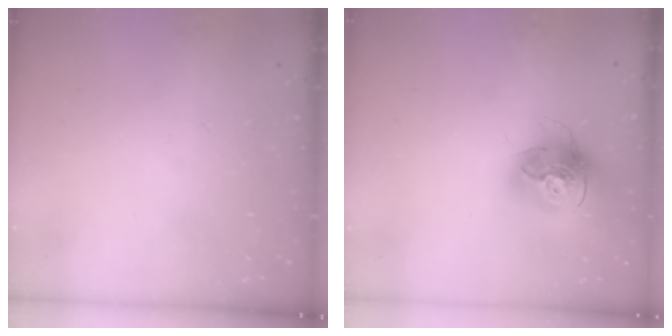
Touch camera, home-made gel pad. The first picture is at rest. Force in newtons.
{"total": 17.1, "press": 17.0, "slide": 1.9}